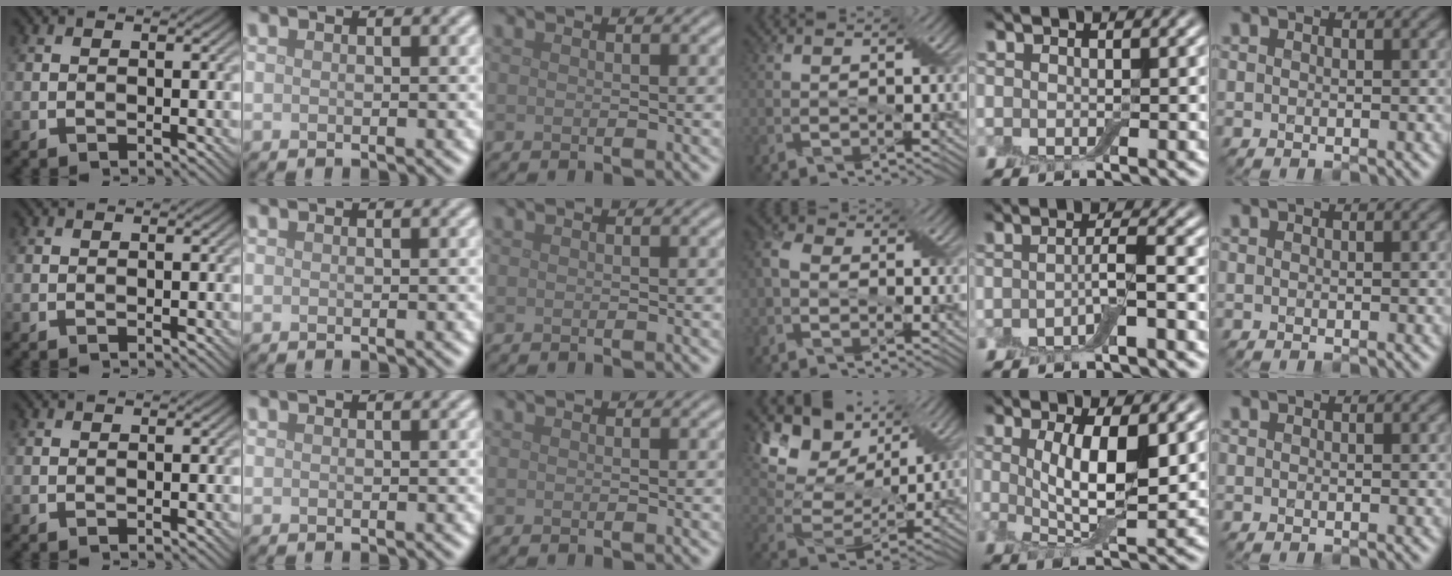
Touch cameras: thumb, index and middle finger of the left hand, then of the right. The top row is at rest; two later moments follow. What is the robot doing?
{"motion": "fold", "object": "bandage"}